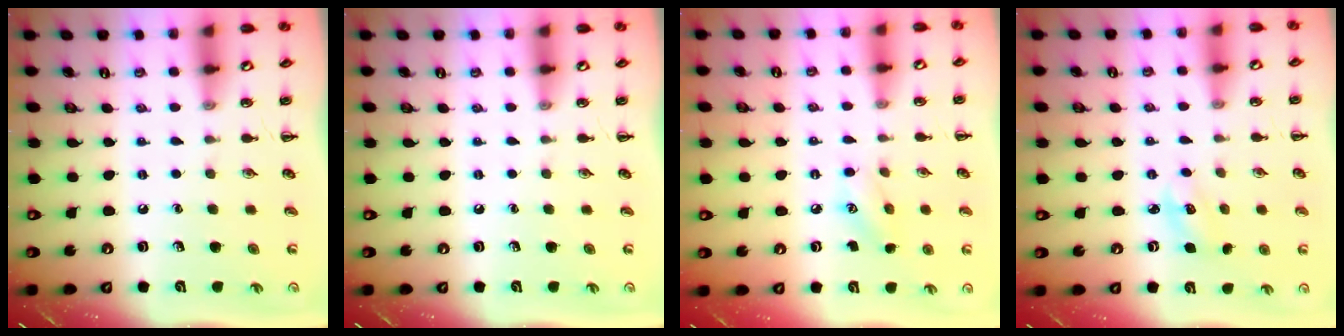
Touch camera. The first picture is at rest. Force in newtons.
{"total": 0.0}
{"total": 6.2, "press": 6.1, "slide": 1.1}
{"total": 3.8, "press": 3.6, "slide": 1.1}